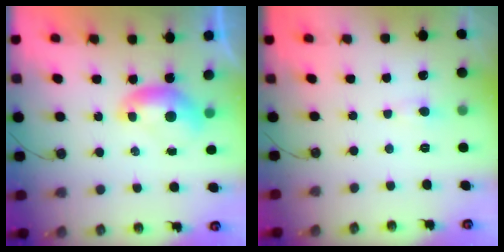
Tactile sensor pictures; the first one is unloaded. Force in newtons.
{"total": 1.2, "press": 1.0, "slide": 0.6}